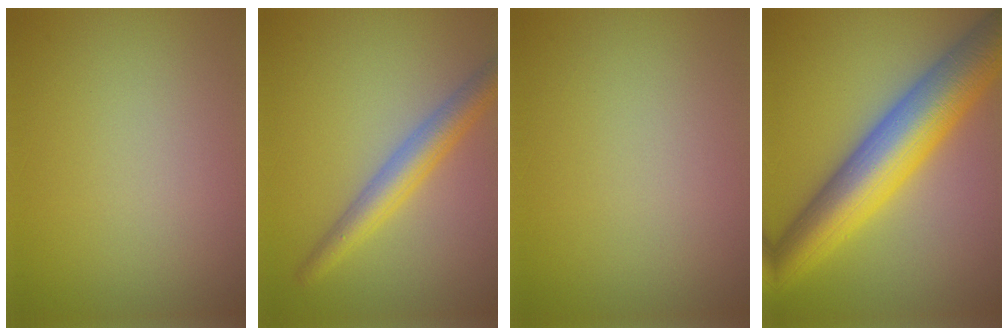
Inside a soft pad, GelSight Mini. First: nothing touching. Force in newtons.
{"total": 3.9, "press": 3.9, "slide": 0.1}
{"total": 0.0}
{"total": 10.8, "press": 10.8, "slide": 0.0}